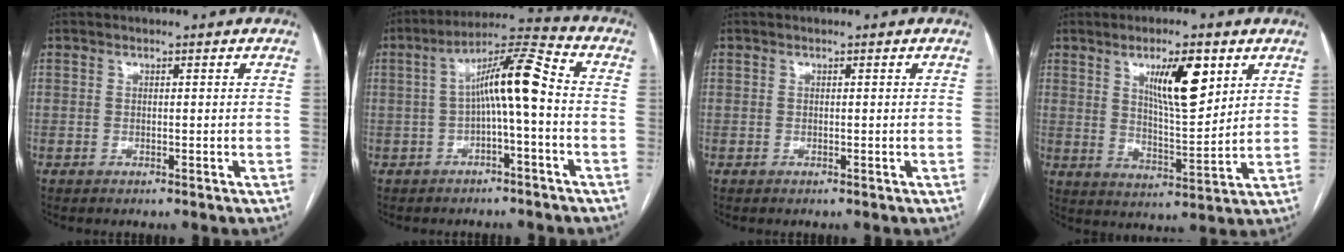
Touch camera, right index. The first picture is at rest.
{"total": 9.3, "force": [-0.5, 0.8, 9.3], "torque": [-0.158, 0.034, -0.013]}
{"total": 0.0}
{"total": 10.1, "force": [4.7, 2.2, 8.6], "torque": [-0.147, -0.003, 0.083]}